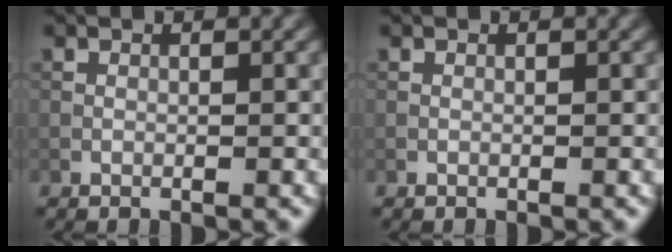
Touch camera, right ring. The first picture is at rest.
{"total": 0.0}